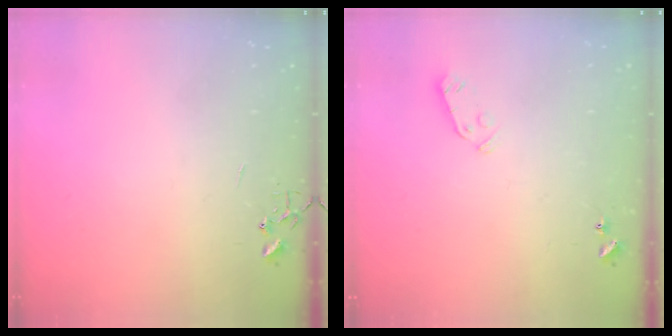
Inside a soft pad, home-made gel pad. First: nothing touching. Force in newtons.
{"total": 3.9, "press": 3.8, "slide": 0.9}